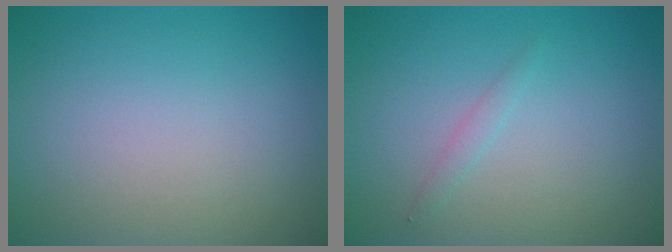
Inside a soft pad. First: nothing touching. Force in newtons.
{"total": 0.8, "press": 0.8, "slide": 0.0}